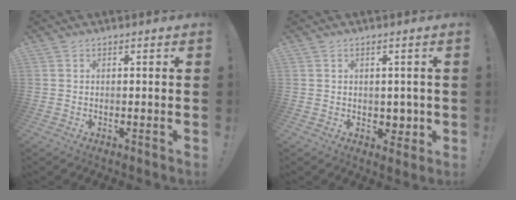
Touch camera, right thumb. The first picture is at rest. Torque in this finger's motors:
{"motor_torque": [0.21, -0.33, 0.03, 0.08, -0.01]}